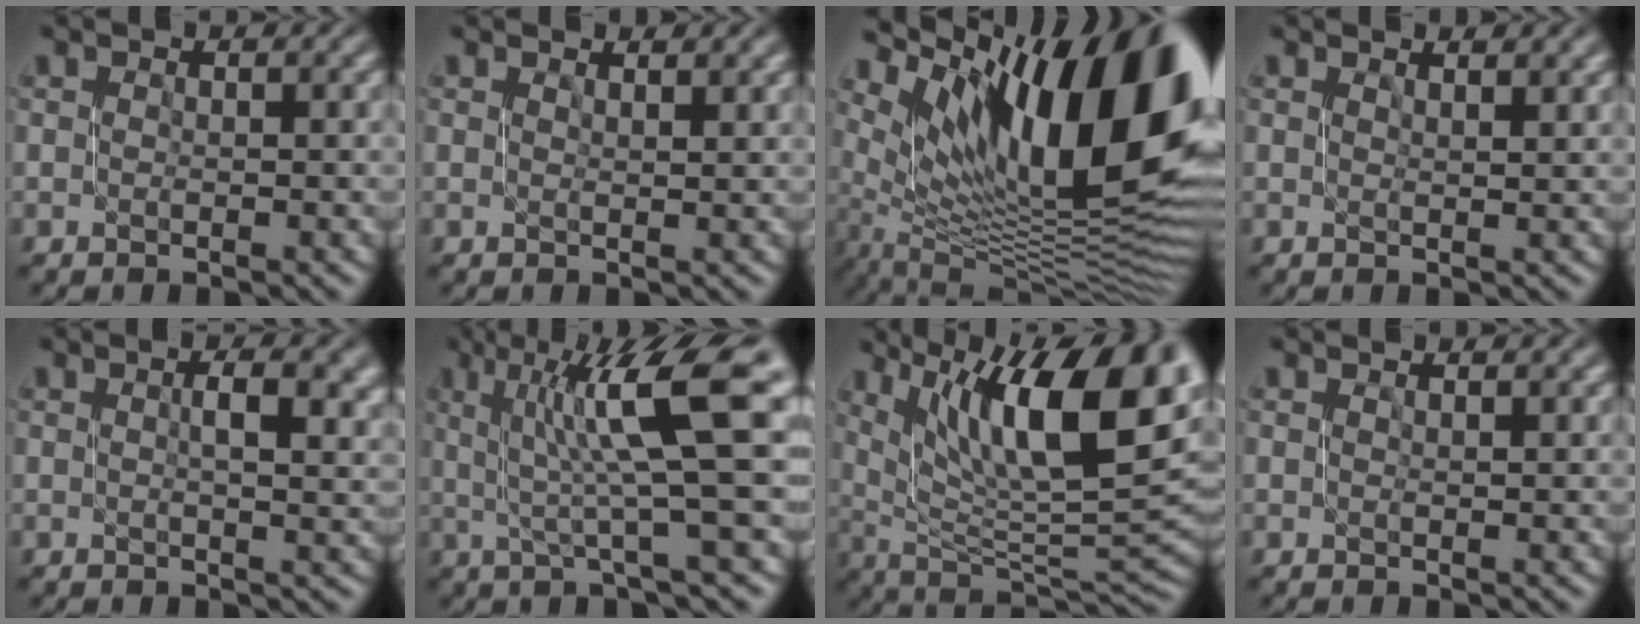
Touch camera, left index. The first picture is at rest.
{"total": 1.7, "force": [1.4, 0.5, 0.8], "torque": [-0.002, 0.000, 0.019]}
{"total": 16.5, "force": [6.2, 6.6, 13.8], "torque": [-0.224, 0.006, 0.108]}
{"total": 2.0, "force": [1.6, 0.6, 1.0], "torque": [-0.005, 0.001, 0.022]}
{"total": 4.9, "force": [1.0, 1.7, 4.5], "torque": [-0.052, 0.009, 0.015]}
{"total": 9.7, "force": [2.3, 1.8, 9.2], "torque": [-0.122, 0.010, 0.039]}
{"total": 14.4, "force": [6.4, 4.6, 12.0], "torque": [-0.185, 0.012, 0.117]}
{"total": 0.7, "force": [0.6, 0.2, 0.4], "torque": [-0.001, 0.001, 0.009]}